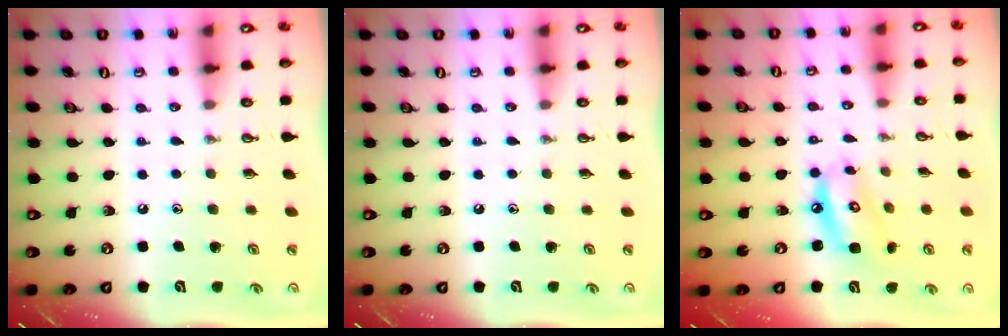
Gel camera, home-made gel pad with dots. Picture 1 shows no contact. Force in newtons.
{"total": 0.0}
{"total": 9.7, "press": 9.7, "slide": 0.8}